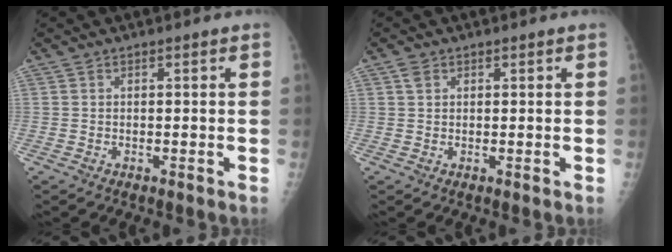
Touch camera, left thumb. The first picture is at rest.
{"total": 1.5, "force": [0.7, 1.1, 0.7], "torque": [-0.007, 0.001, 0.011]}